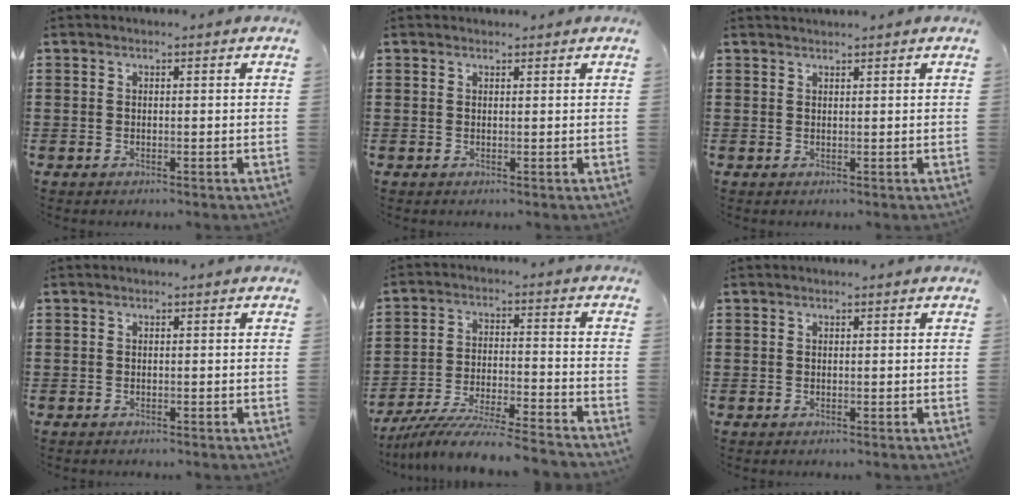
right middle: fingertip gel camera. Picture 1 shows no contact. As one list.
[{"total": 0.6, "force": [0.6, 0.1, 0.0], "torque": [0.006, -0.002, 0.010]}, {"total": 1.0, "force": [1.0, -0.1, 0.1], "torque": [-0.003, -0.002, 0.019]}, {"total": 0.0}, {"total": 8.4, "force": [-8.0, 0.3, 2.6], "torque": [-0.047, 0.007, -0.156]}, {"total": 0.0}]